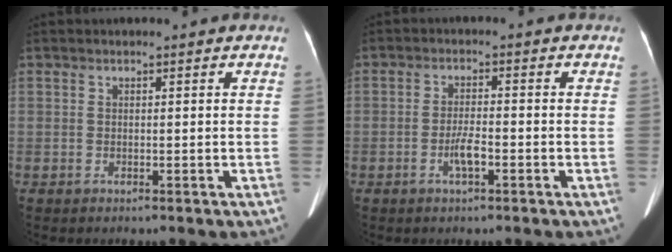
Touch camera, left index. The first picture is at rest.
{"total": 3.0, "force": [-1.4, 0.5, 2.6], "torque": [-0.053, 0.000, -0.026]}